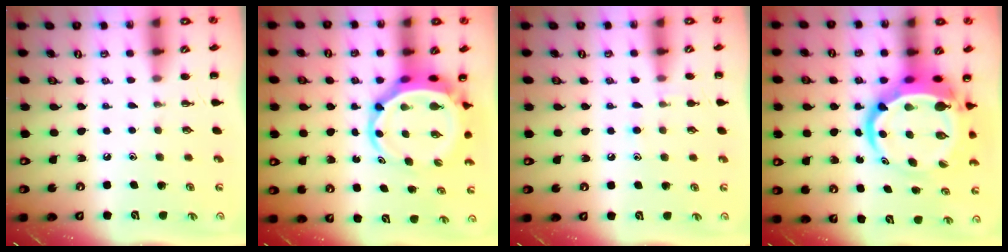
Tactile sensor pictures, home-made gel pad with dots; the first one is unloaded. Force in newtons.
{"total": 7.2, "press": 6.9, "slide": 2.1}
{"total": 7.0, "press": 6.6, "slide": 2.4}
{"total": 13.3, "press": 12.9, "slide": 3.2}